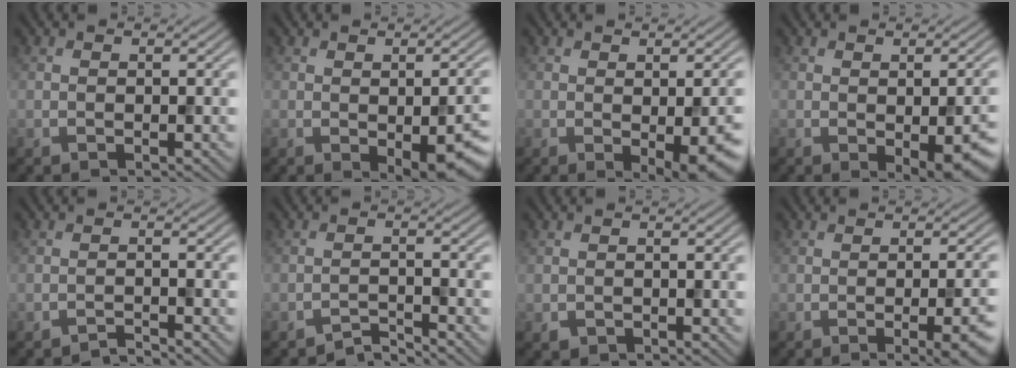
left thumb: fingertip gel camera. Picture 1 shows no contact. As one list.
[{"total": 7.5, "force": [-2.2, 3.1, 6.5], "torque": [-0.089, -0.022, -0.011]}, {"total": 6.2, "force": [-1.6, 1.8, 5.7], "torque": [-0.077, -0.015, -0.009]}, {"total": 6.7, "force": [-1.9, 2.4, 5.9], "torque": [-0.078, -0.019, -0.009]}, {"total": 1.5, "force": [-1.5, 0.1, 0.5], "torque": [-0.001, 0.005, -0.035]}, {"total": 2.5, "force": [-2.4, 0.1, 0.6], "torque": [-0.003, 0.005, -0.052]}, {"total": 0.8, "force": [-0.3, 0.7, 0.2], "torque": [-0.003, -0.006, -0.007]}, {"total": 7.5, "force": [-2.4, 2.4, 6.7], "torque": [-0.079, -0.009, -0.021]}]